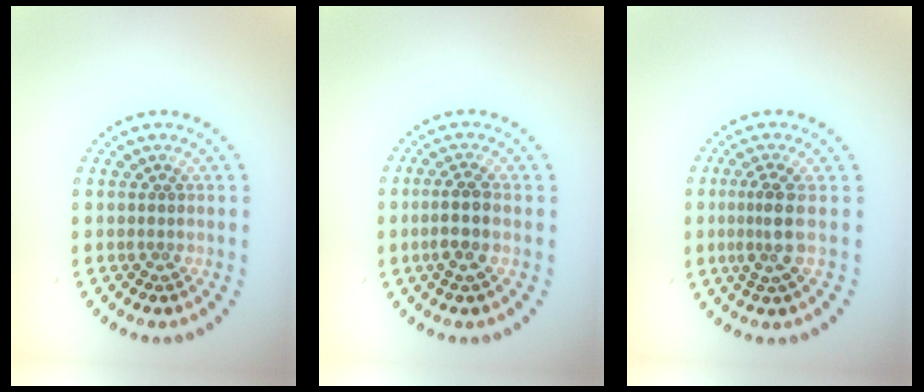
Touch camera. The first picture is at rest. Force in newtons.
{"total": 2.6, "press": 2.3, "slide": 1.1}
{"total": 2.6, "press": 2.0, "slide": 1.6}